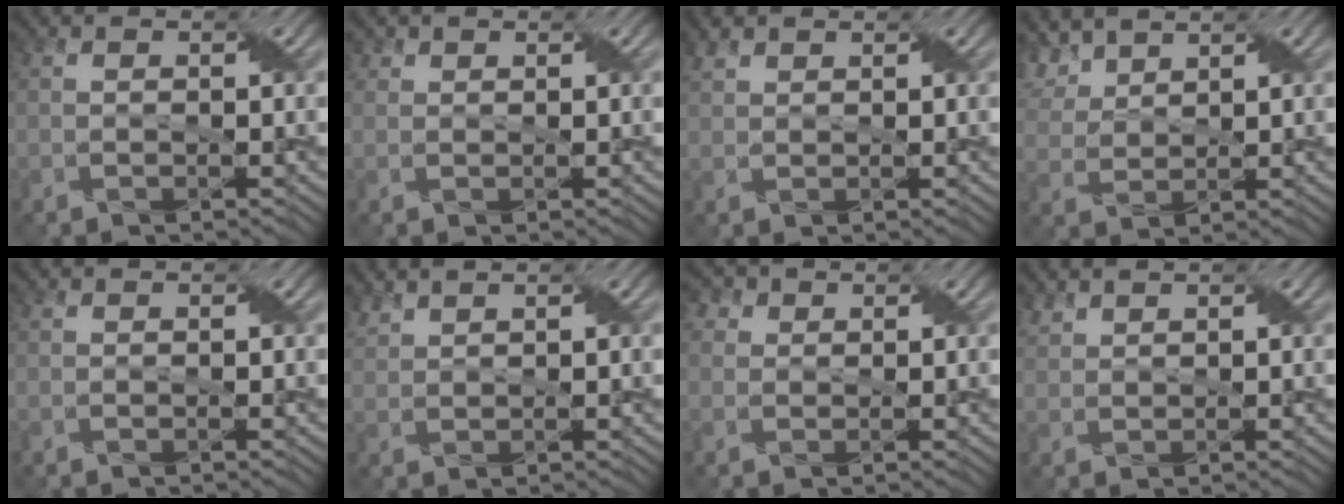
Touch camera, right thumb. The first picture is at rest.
{"total": 1.0, "force": [0.8, 0.7, 0.1], "torque": [-0.003, 0.001, 0.014]}
{"total": 2.0, "force": [1.5, 1.1, 0.8], "torque": [-0.023, 0.009, 0.034]}
{"total": 4.6, "force": [3.5, 2.2, 2.0], "torque": [-0.062, 0.010, 0.078]}
{"total": 0.0}
{"total": 2.1, "force": [1.9, 0.4, 0.7], "torque": [-0.026, 0.009, 0.048]}
{"total": 3.1, "force": [1.7, 2.3, 1.1], "torque": [-0.040, 0.005, 0.021]}
{"total": 1.8, "force": [1.6, 0.6, 0.5], "torque": [-0.018, 0.008, 0.041]}